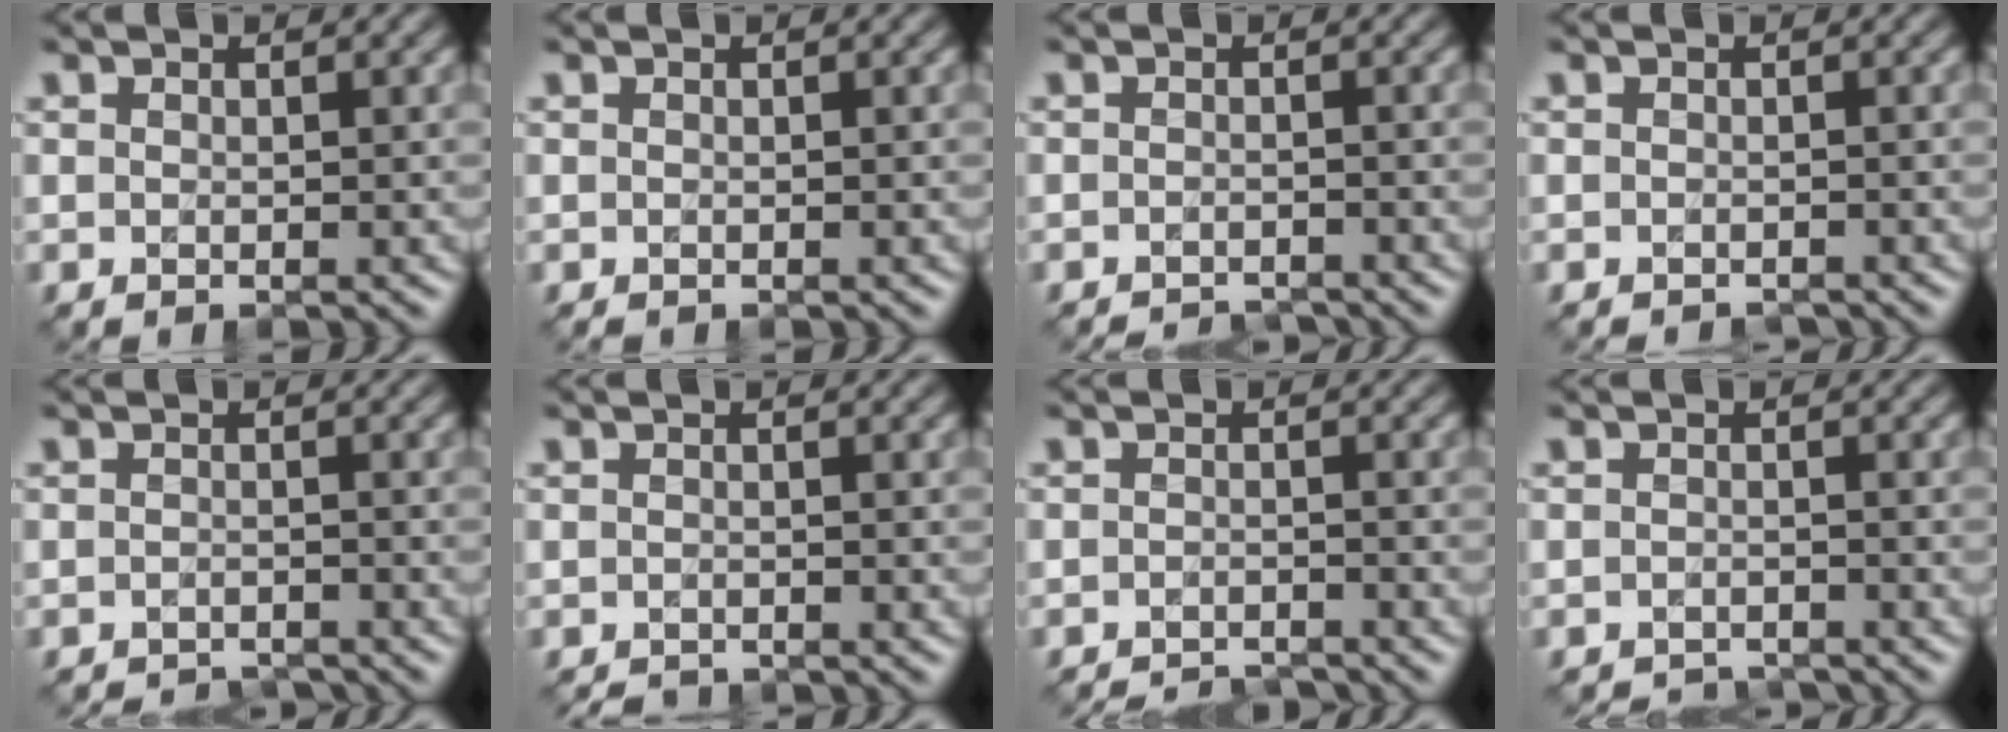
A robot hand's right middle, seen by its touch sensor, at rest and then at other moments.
{"total": 0.0}
{"total": 2.3, "force": [-2.2, -0.1, -0.2], "torque": [0.009, -0.009, -0.038]}
{"total": 1.1, "force": [-1.1, 0.0, 0.0], "torque": [0.000, -0.009, -0.019]}
{"total": 2.5, "force": [-2.5, 0.0, -0.3], "torque": [0.010, -0.009, -0.040]}
{"total": 1.4, "force": [-1.4, 0.3, 0.1], "torque": [0.003, -0.009, -0.022]}
{"total": 3.2, "force": [-3.1, 0.1, 0.3], "torque": [0.008, -0.003, -0.051]}
{"total": 2.6, "force": [-2.5, 0.0, -0.3], "torque": [0.012, -0.007, -0.041]}